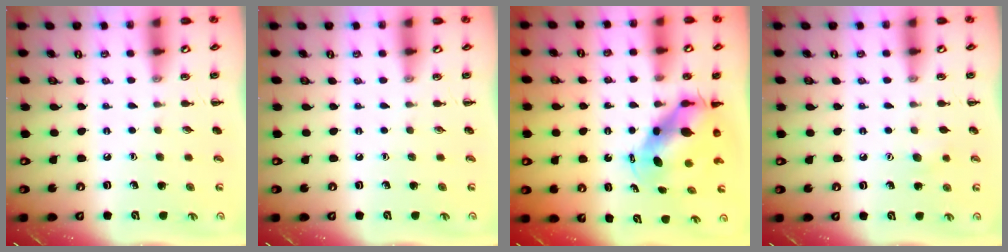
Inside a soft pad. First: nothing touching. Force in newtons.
{"total": 0.0}
{"total": 6.9, "press": 6.7, "slide": 1.6}
{"total": 6.1, "press": 5.9, "slide": 1.3}